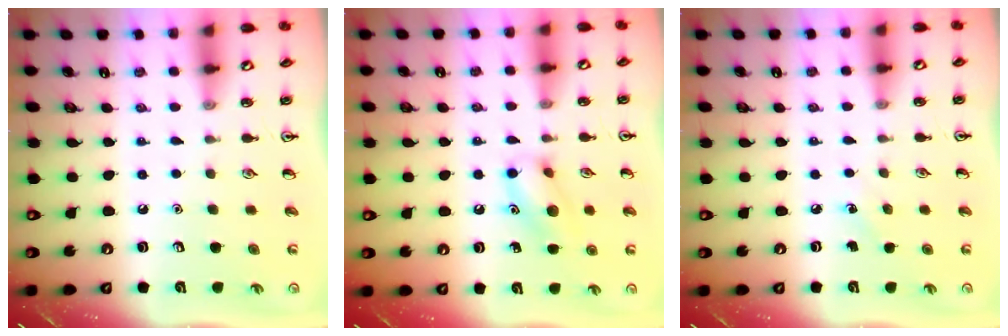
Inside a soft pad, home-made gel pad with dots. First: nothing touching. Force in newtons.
{"total": 10.2, "press": 10.1, "slide": 0.6}
{"total": 3.0, "press": 2.8, "slide": 1.1}